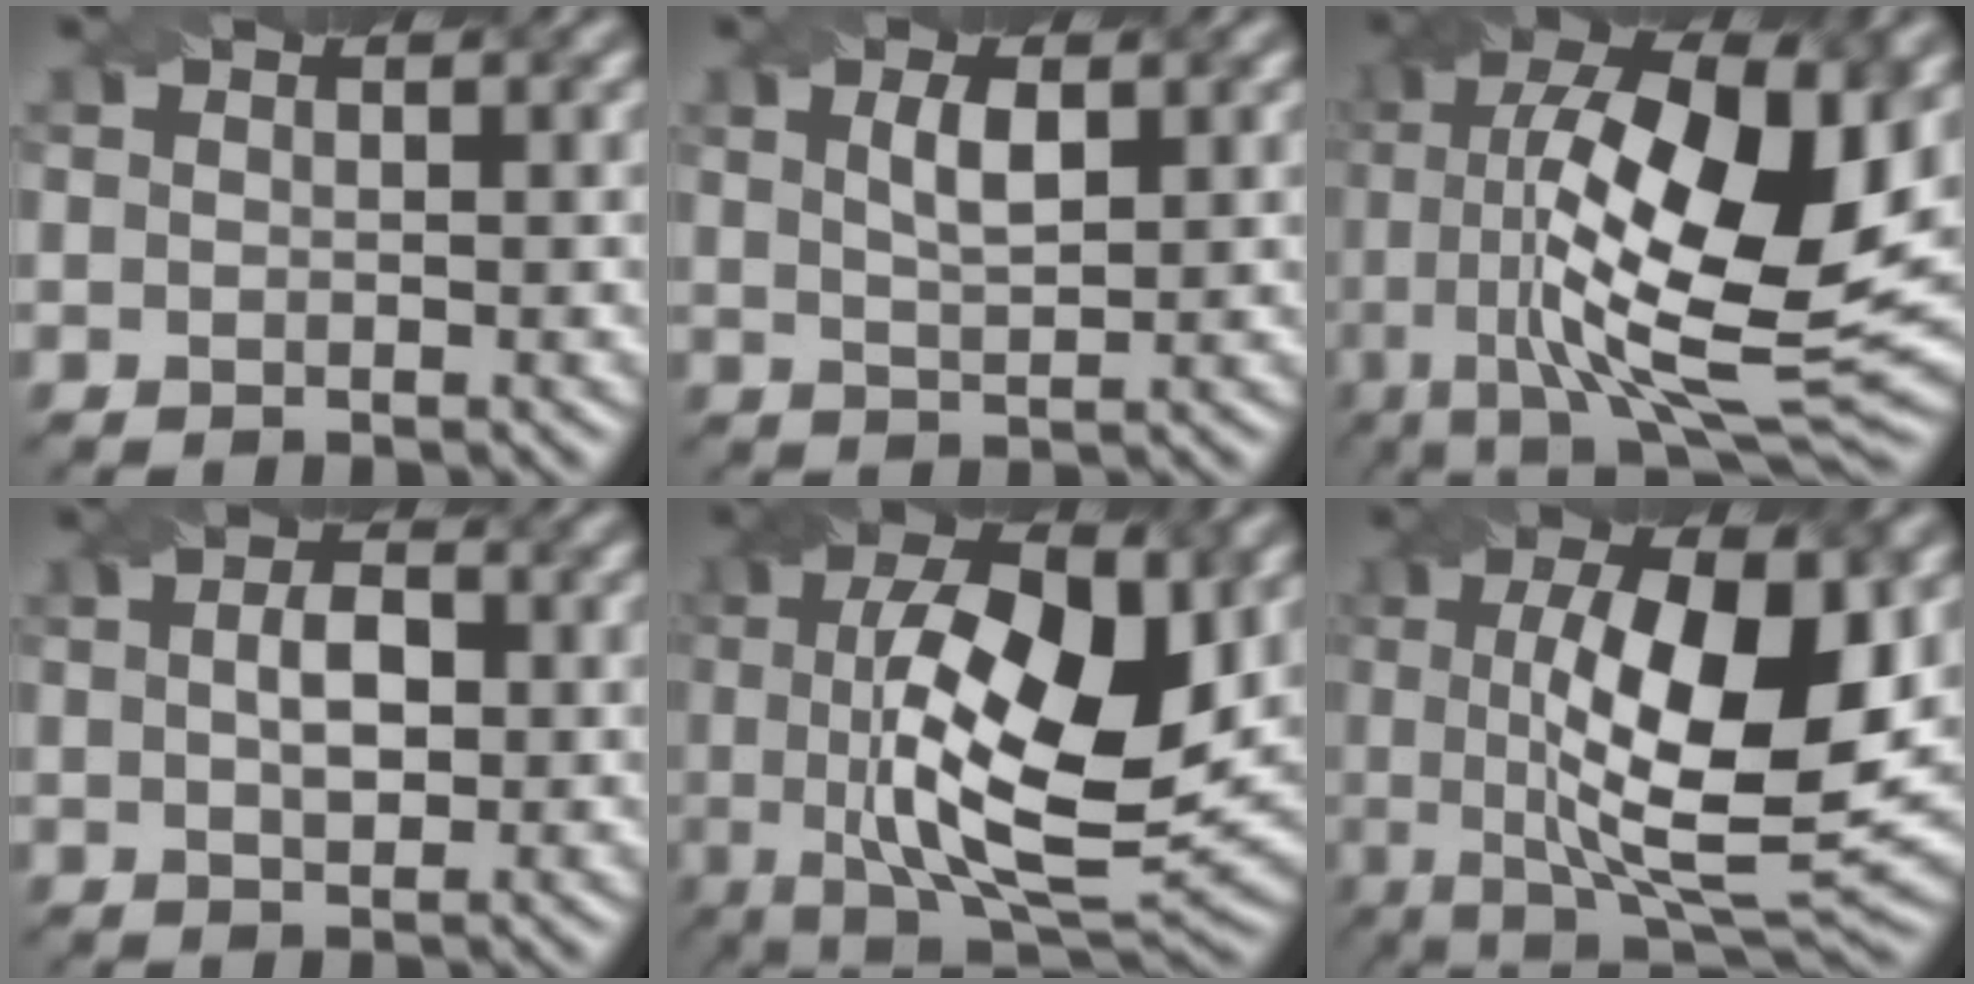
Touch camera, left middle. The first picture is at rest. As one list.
[{"total": 2.4, "force": [0.8, 0.8, 2.1], "torque": [-0.042, 0.004, 0.018]}, {"total": 16.3, "force": [1.7, 6.0, 15.1], "torque": [-0.258, 0.001, 0.035]}, {"total": 2.9, "force": [0.1, 1.6, 2.5], "torque": [-0.053, 0.005, 0.003]}, {"total": 13.3, "force": [0.9, 5.1, 12.2], "torque": [-0.202, 0.000, 0.015]}, {"total": 12.7, "force": [1.0, 4.1, 12.0], "torque": [-0.179, -0.003, 0.018]}]